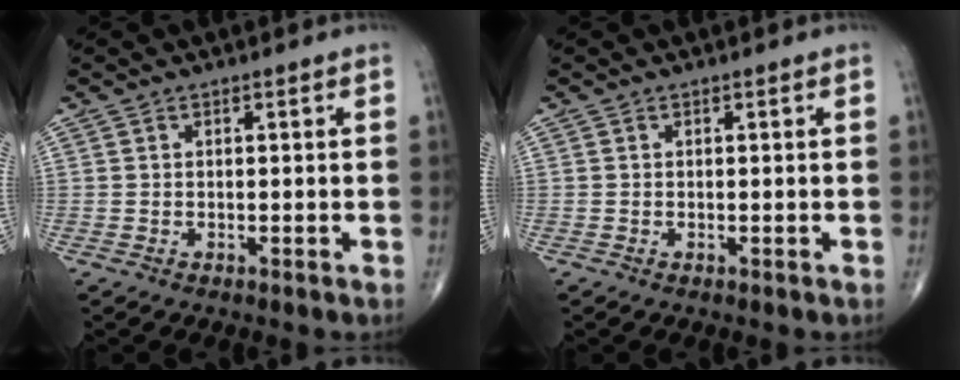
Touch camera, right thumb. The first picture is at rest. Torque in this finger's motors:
{"motor_torque": [-0.09, -0.17, -0.27, -0.21, 0.00]}